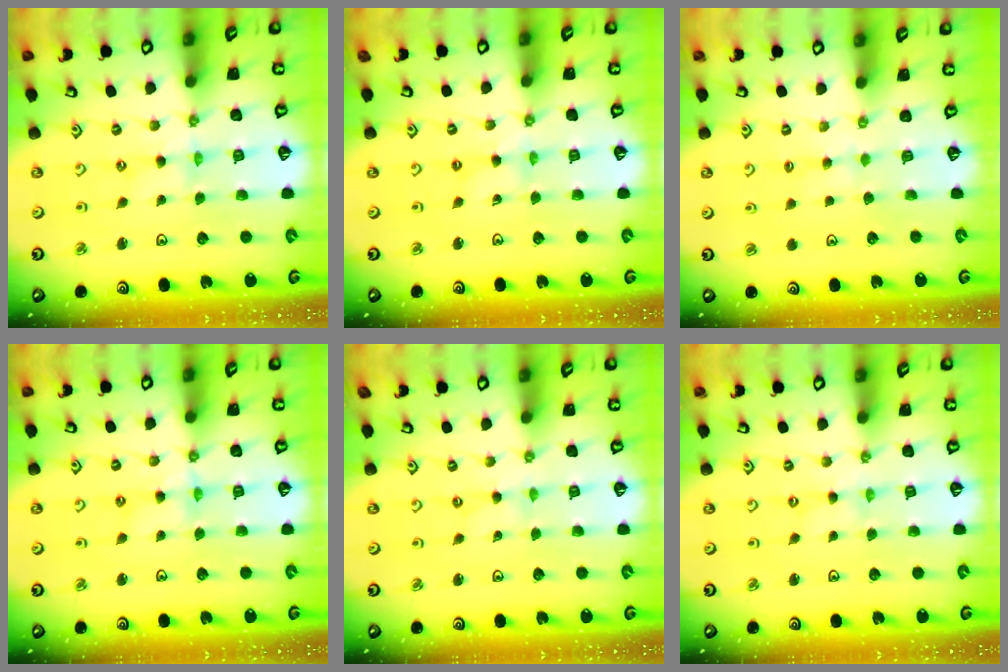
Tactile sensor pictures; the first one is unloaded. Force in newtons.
{"total": 2.0, "press": 1.9, "slide": 0.3}
{"total": 3.1, "press": 3.1, "slide": 0.4}
{"total": 4.0, "press": 3.9, "slide": 0.4}
{"total": 0.0}
{"total": 0.0}